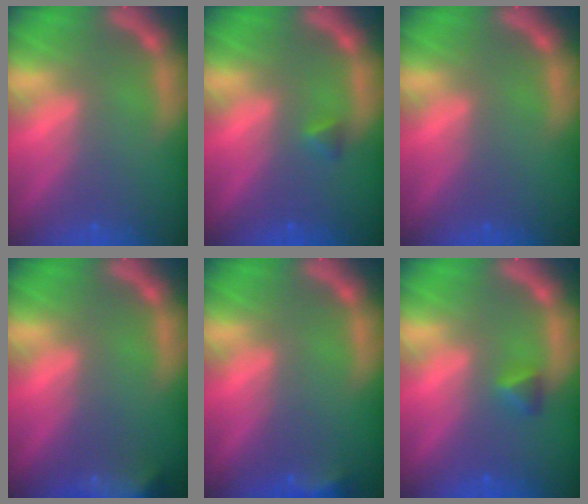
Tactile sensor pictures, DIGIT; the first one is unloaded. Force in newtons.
{"total": 0.9}
{"total": 0.0}
{"total": 7.9}
{"total": 2.4}
{"total": 1.4}